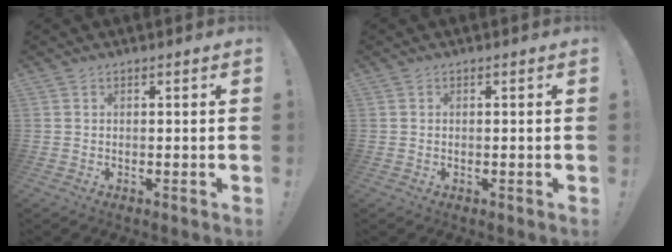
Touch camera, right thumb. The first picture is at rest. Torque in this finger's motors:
{"motor_torque": [-0.20, 0.26, 0.20, -0.21, -0.01]}